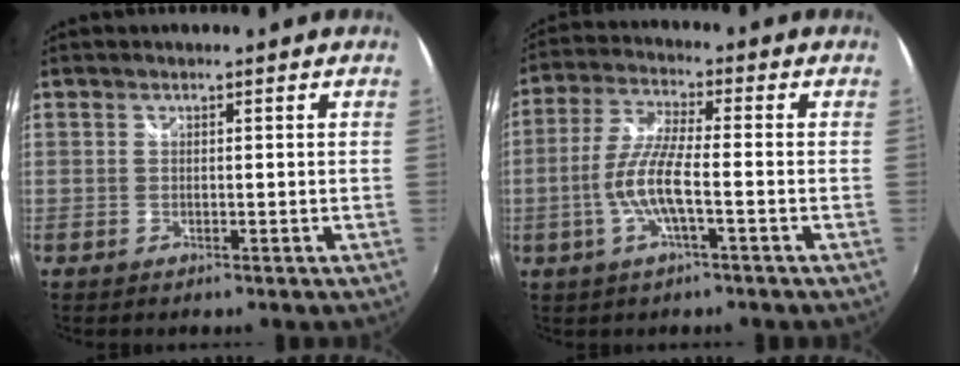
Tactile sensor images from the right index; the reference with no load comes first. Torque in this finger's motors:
{"motor_torque": [0.46, -0.18, 0.79, 0.17]}